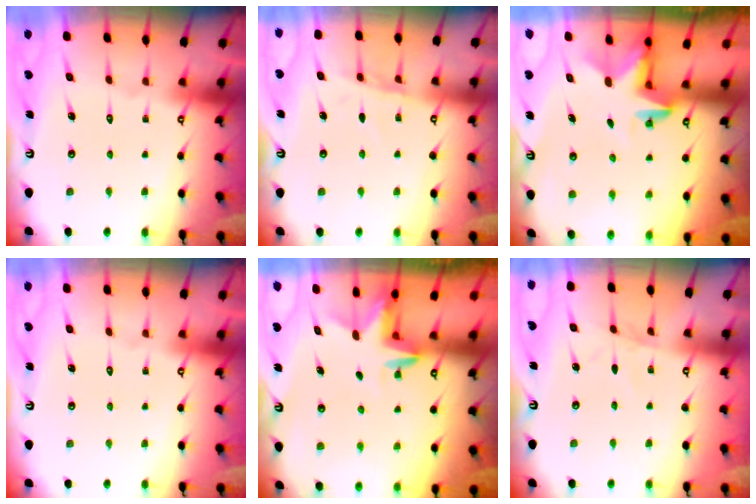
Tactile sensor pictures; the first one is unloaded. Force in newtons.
{"total": 7.0, "press": 7.0, "slide": 0.5}
{"total": 2.8, "press": 2.8, "slide": 0.2}
{"total": 0.0}
{"total": 3.2, "press": 3.2, "slide": 0.3}
{"total": 2.6, "press": 2.6, "slide": 0.3}